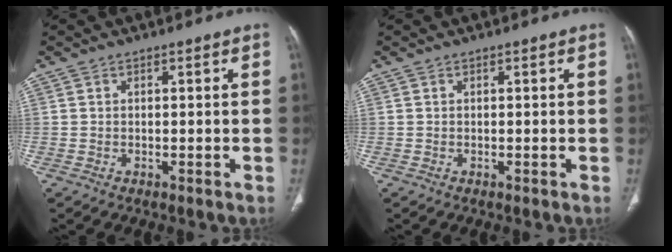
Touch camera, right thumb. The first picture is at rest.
{"total": 0.0}